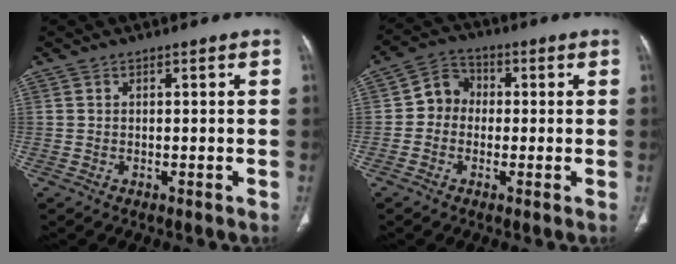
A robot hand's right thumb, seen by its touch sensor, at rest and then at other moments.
{"total": 6.0, "force": [-0.4, 5.4, 2.7], "torque": [-0.022, 0.020, -0.022]}